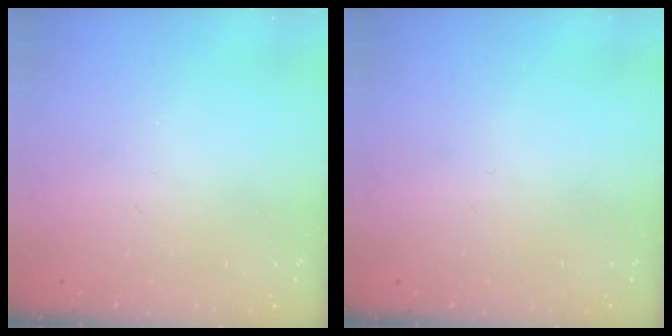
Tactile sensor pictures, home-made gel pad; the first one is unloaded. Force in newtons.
{"total": 0.0}